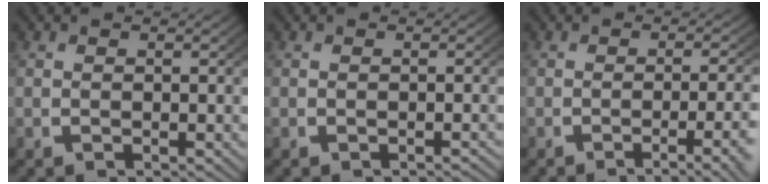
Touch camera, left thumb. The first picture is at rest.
{"total": 0.6, "force": [-0.6, -0.1, 0.2], "torque": [-0.006, 0.003, -0.008]}
{"total": 5.2, "force": [-3.2, 1.4, 3.9], "torque": [-0.055, -0.002, -0.047]}